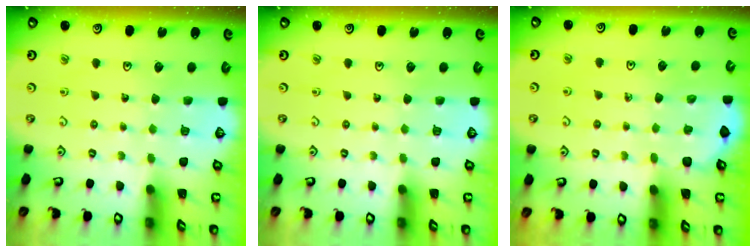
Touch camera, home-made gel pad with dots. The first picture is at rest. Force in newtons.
{"total": 0.0}
{"total": 2.4, "press": 2.4, "slide": 0.1}